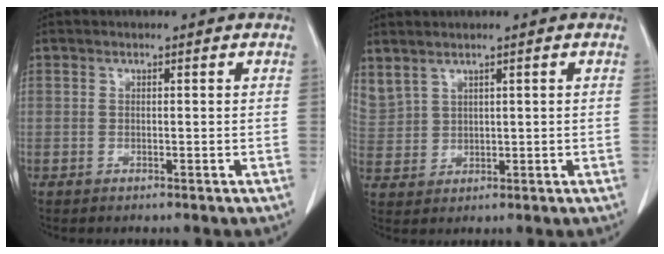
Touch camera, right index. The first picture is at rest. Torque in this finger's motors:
{"motor_torque": [-0.32, 0.32, -0.04, -0.01]}